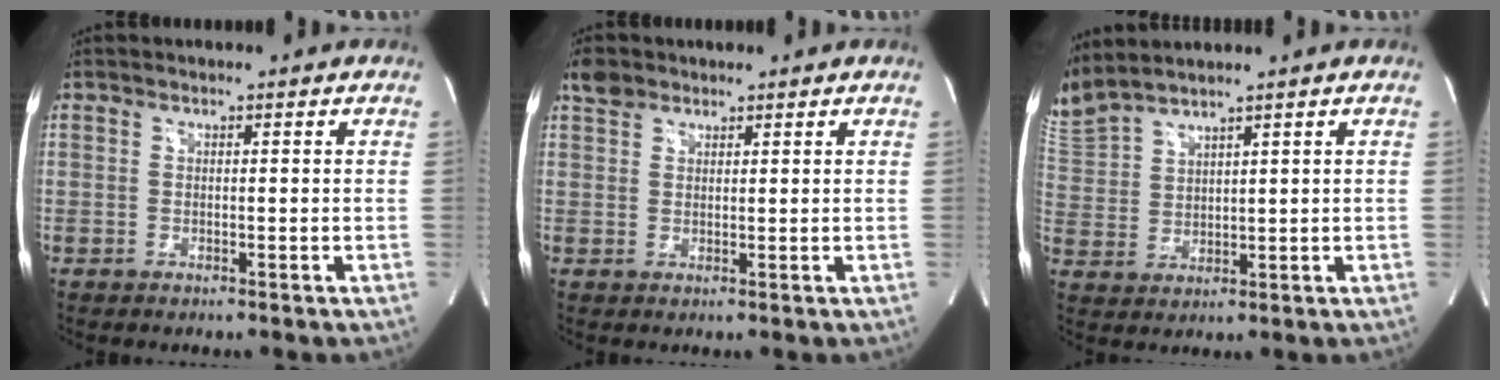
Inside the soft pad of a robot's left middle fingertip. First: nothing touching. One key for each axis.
{"total": 2.8, "fx": 2.0, "fy": 1.7, "fz": 0.7, "tx": -0.017, "ty": 0.014, "tz": 0.039}
{"total": 8.7, "fx": 8.0, "fy": 0.5, "fz": 3.2, "tx": -0.096, "ty": 0.013, "tz": 0.178}